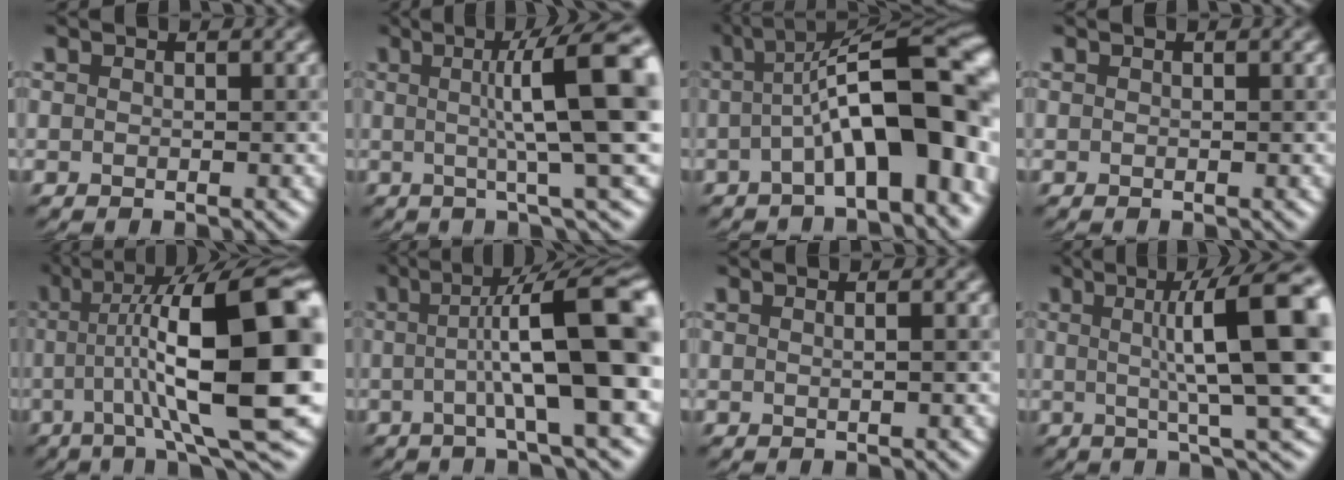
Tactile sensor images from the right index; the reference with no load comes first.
{"total": 11.3, "force": [1.6, 1.9, 11.0], "torque": [-0.122, 0.020, 0.026]}
{"total": 11.0, "force": [-0.8, 3.1, 10.5], "torque": [-0.154, 0.026, -0.010]}
{"total": 0.0}
{"total": 14.8, "force": [0.6, 3.1, 14.4], "torque": [-0.199, 0.020, 0.015]}
{"total": 11.3, "force": [0.0, 1.8, 11.1], "torque": [-0.136, 0.023, -0.003]}
{"total": 2.3, "force": [0.8, 1.2, 1.8], "torque": [0.000, 0.017, -0.010]}
{"total": 12.4, "force": [2.0, 2.2, 12.1], "torque": [-0.139, 0.017, 0.036]}